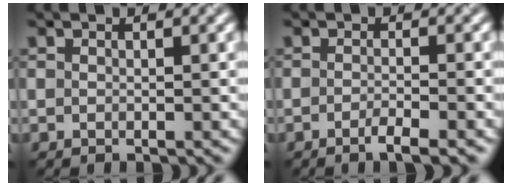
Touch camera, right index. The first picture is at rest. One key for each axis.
{"total": 2.4, "fx": -1.3, "fy": 0.7, "fz": 1.8, "tx": -0.025, "ty": 0.000, "tz": -0.028}